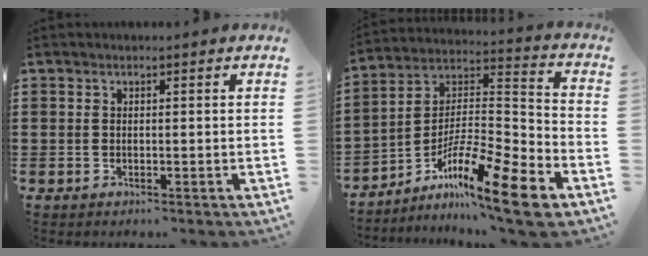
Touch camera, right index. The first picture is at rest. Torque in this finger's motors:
{"motor_torque": [0.30, -0.20, 0.36, 0.05]}